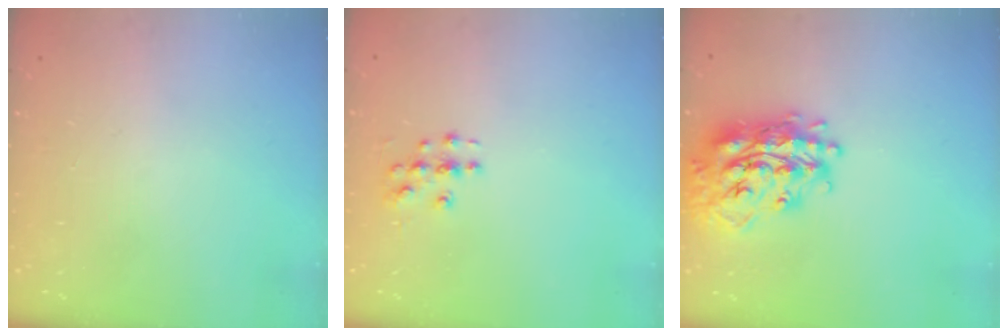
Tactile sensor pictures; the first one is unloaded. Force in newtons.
{"total": 3.6, "press": 3.6, "slide": 0.3}
{"total": 21.6, "press": 21.5, "slide": 1.8}